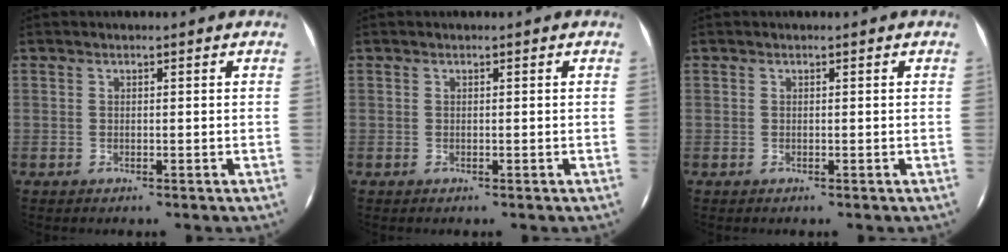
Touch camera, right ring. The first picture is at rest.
{"total": 0.0}
{"total": 0.0}